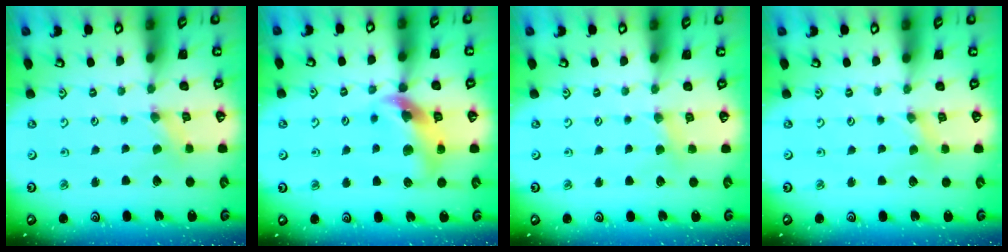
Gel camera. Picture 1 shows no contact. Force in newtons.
{"total": 12.9, "press": 12.8, "slide": 1.9}
{"total": 3.3, "press": 3.2, "slide": 0.6}
{"total": 0.0}